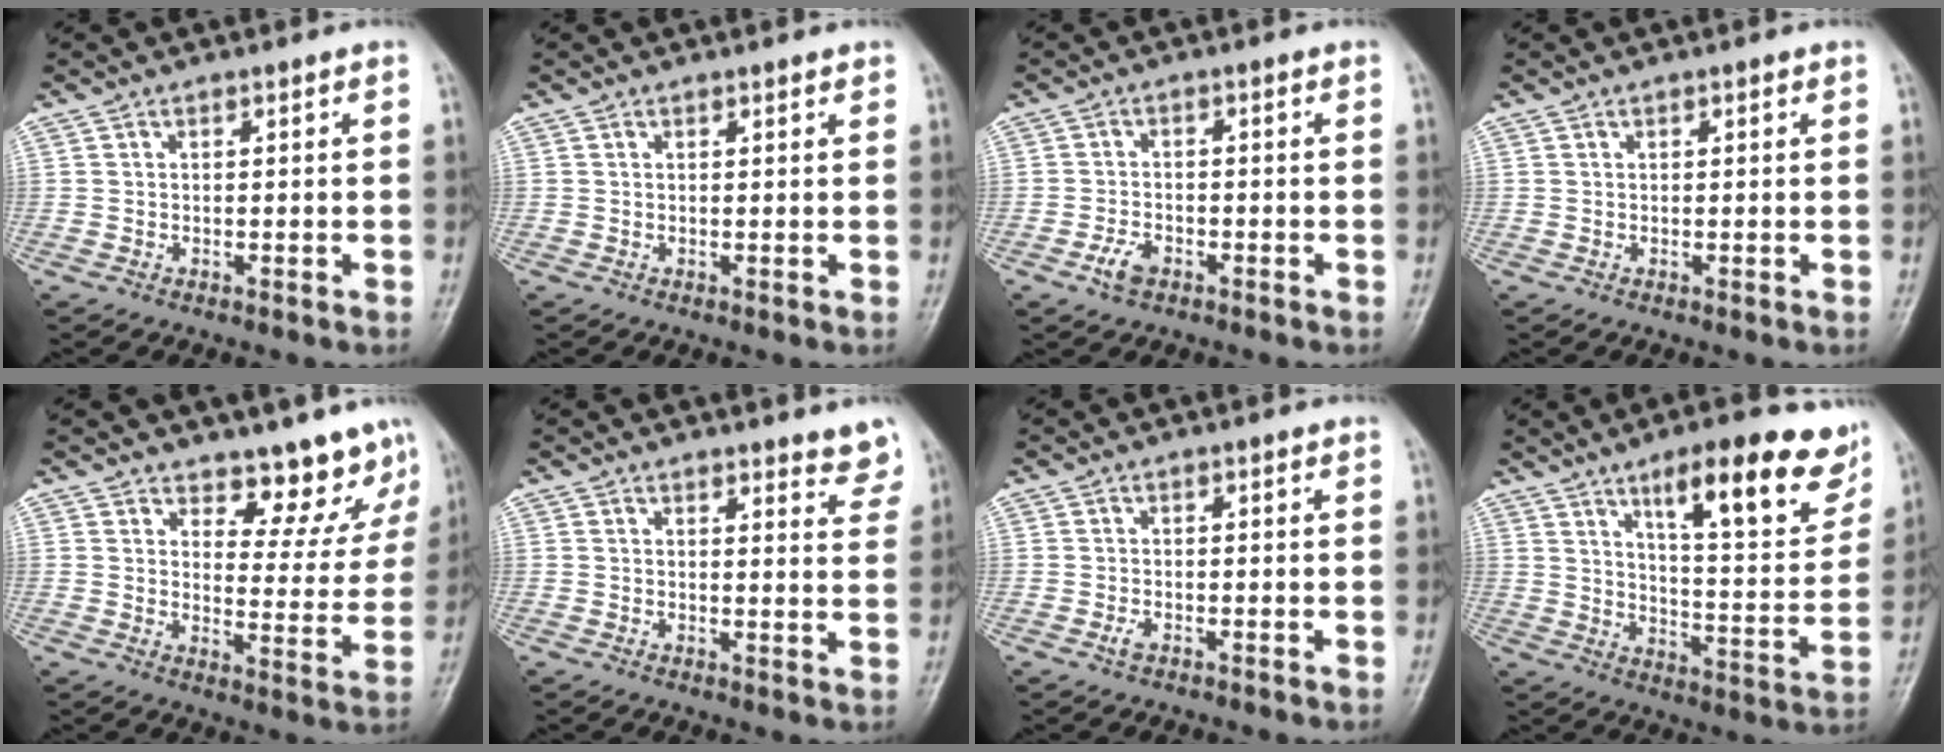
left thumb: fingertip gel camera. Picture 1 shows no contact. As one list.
[{"total": 0.7, "force": [0.5, 0.2, 0.4], "torque": [-0.006, -0.002, 0.006]}, {"total": 3.5, "force": [-1.9, 2.0, 2.1], "torque": [-0.039, 0.010, -0.035]}, {"total": 0.6, "force": [0.3, 0.2, 0.4], "torque": [-0.006, 0.000, 0.004]}, {"total": 9.7, "force": [8.1, 4.2, 3.0], "torque": [0.004, -0.067, 0.102]}, {"total": 4.5, "force": [3.9, 1.2, 2.0], "torque": [-0.005, -0.028, 0.040]}, {"total": 1.1, "force": [-0.5, 0.6, 0.8], "torque": [-0.020, -0.001, -0.012]}, {"total": 18.8, "force": [11.2, 5.5, 14.0], "torque": [-0.152, -0.056, 0.169]}]